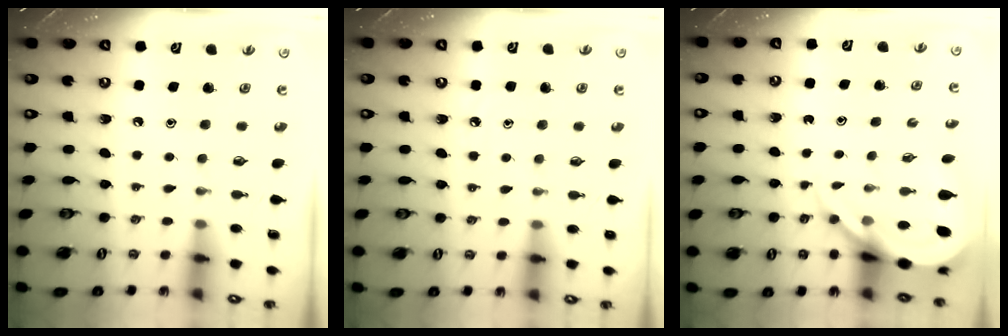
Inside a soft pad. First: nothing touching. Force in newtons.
{"total": 3.7, "press": 3.7, "slide": 0.5}
{"total": 9.4, "press": 9.4, "slide": 1.1}